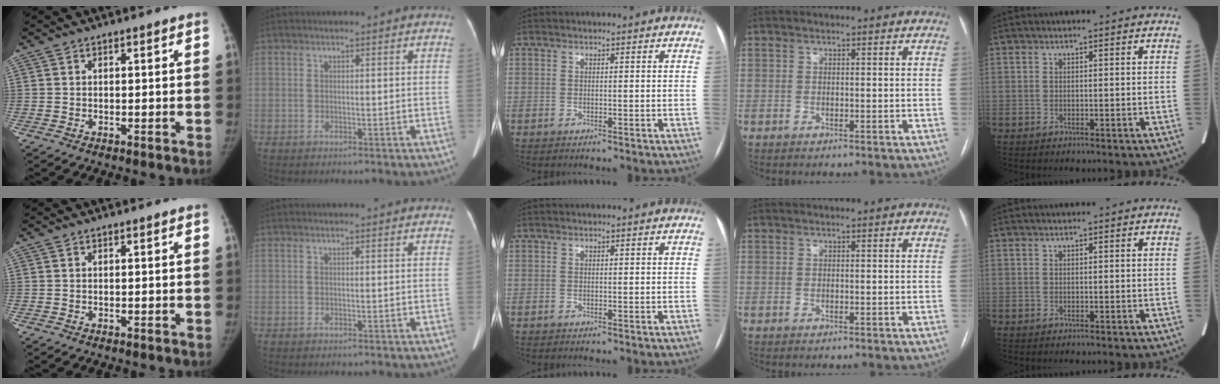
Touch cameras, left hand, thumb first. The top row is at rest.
{}